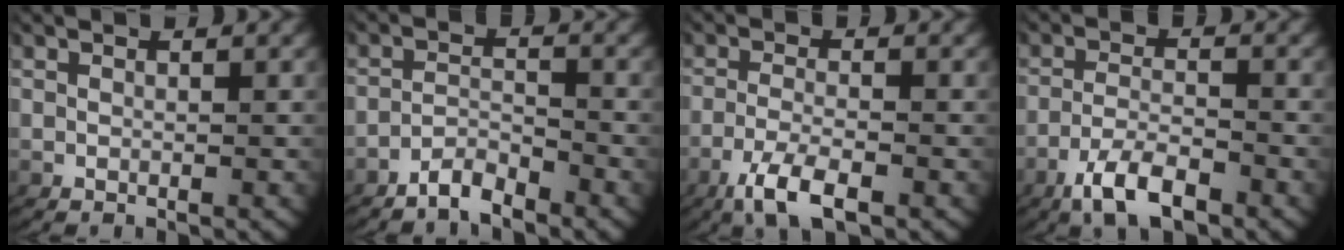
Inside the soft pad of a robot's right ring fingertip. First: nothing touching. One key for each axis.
{"total": 2.9, "fx": -2.7, "fy": 0.7, "fz": 0.7, "tx": -0.013, "ty": -0.002, "tz": -0.053}
{"total": 4.7, "fx": -2.8, "fy": 1.6, "fz": 3.4, "tx": -0.077, "ty": -0.020, "tz": -0.040}
{"total": 5.0, "fx": -3.3, "fy": 2.0, "fz": 3.2, "tx": -0.054, "ty": -0.009, "tz": -0.055}